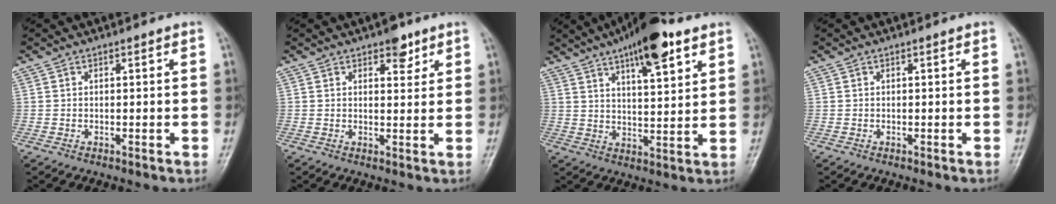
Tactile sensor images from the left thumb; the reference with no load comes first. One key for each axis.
{"total": 4.0, "fx": 2.5, "fy": 2.1, "fz": 2.4, "tx": -0.010, "ty": -0.012, "tz": 0.033}
{"total": 14.3, "fx": 8.4, "fy": 4.3, "fz": 10.7, "tx": -0.145, "ty": -0.029, "tz": 0.130}
{"total": 0.0}